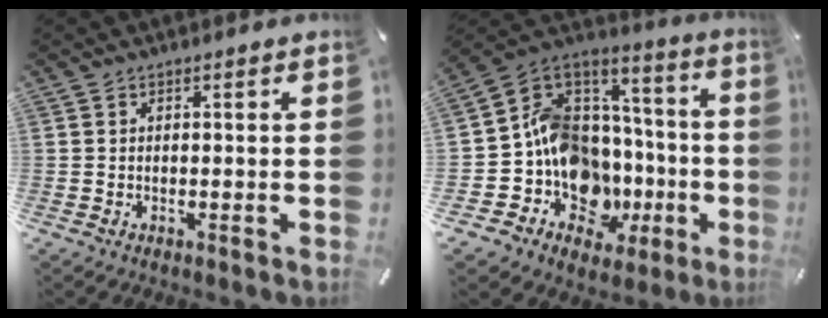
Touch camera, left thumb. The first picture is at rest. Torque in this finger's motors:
{"motor_torque": [0.99, 1.29, 1.49, 1.29, 0.22]}